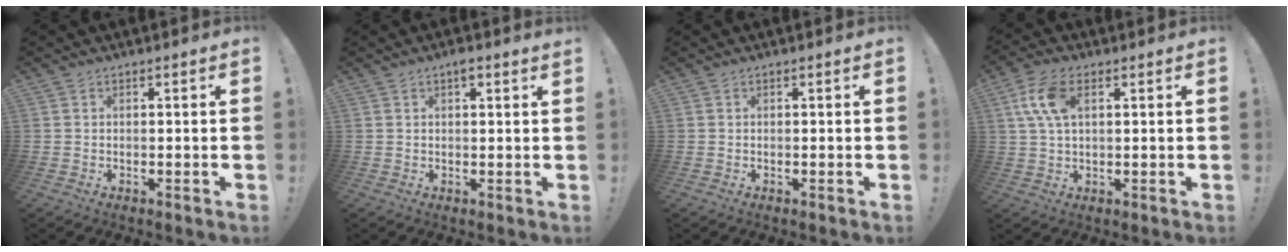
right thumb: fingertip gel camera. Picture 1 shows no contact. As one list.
[{"total": 1.7, "force": [1.1, 0.1, 1.4], "torque": [-0.020, -0.002, 0.016]}, {"total": 0.0}, {"total": 9.0, "force": [2.6, 5.0, 7.1], "torque": [-0.145, 0.008, 0.050]}]